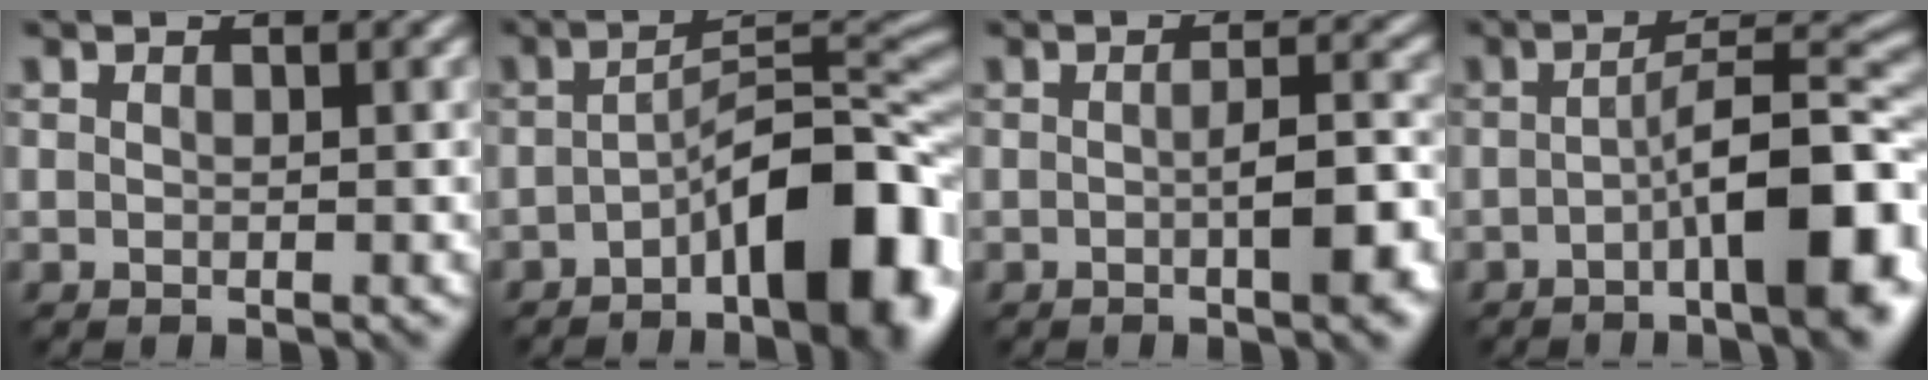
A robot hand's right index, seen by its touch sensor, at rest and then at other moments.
{"total": 10.7, "force": [-4.6, 3.4, 9.1], "torque": [-0.123, 0.014, -0.077]}
{"total": 4.7, "force": [-1.2, 1.2, 4.4], "torque": [-0.065, 0.002, -0.016]}
{"total": 10.0, "force": [-3.1, 2.6, 9.1], "torque": [-0.120, 0.012, -0.056]}